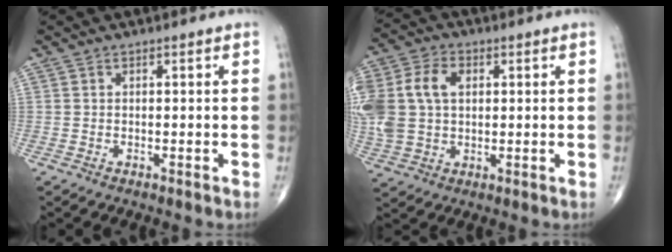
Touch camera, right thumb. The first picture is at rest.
{"total": 16.7, "force": [2.7, 12.0, 11.2], "torque": [-0.274, 0.019, 0.056]}